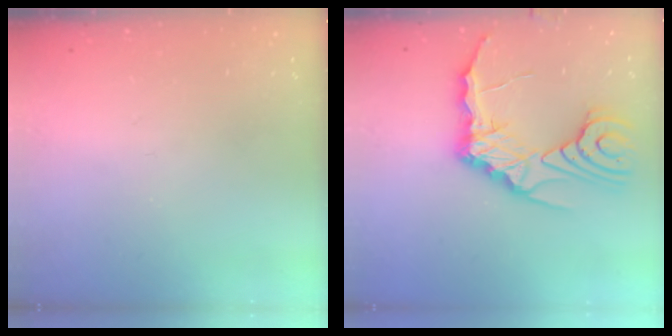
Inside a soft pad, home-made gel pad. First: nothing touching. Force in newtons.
{"total": 15.1, "press": 15.1, "slide": 0.9}